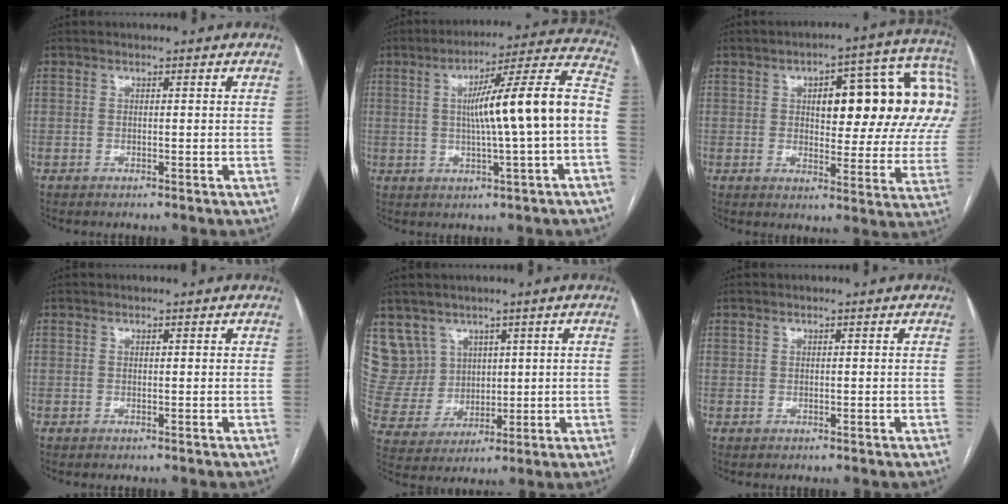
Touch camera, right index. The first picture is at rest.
{"total": 16.2, "force": [-0.4, -0.2, 16.2], "torque": [-0.237, 0.026, -0.008]}
{"total": 21.8, "force": [5.4, 7.2, 19.8], "torque": [-0.212, 0.052, 0.074]}
{"total": 0.0}
{"total": 9.4, "force": [5.5, 7.6, 0.4], "torque": [-0.020, 0.037, 0.127]}
{"total": 0.8, "force": [0.3, 0.5, 0.5], "torque": [-0.008, 0.002, 0.010]}